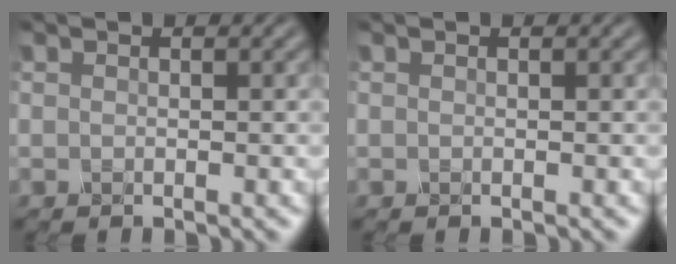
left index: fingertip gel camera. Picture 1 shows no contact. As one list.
[{"total": 0.0}]